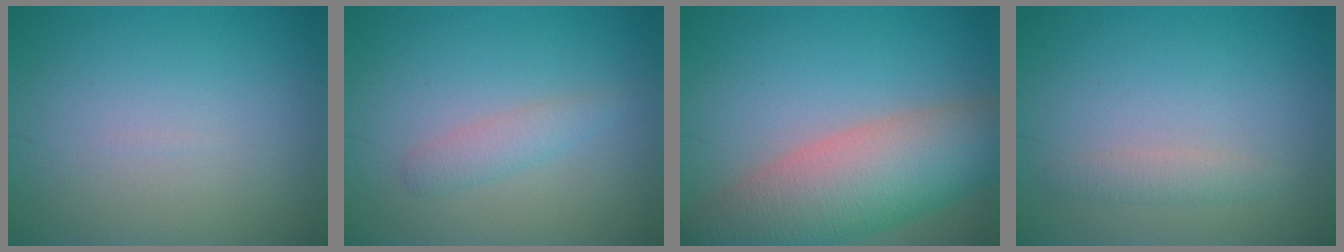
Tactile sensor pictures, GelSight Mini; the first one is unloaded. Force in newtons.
{"total": 1.1, "press": 1.1, "slide": 0.1}
{"total": 9.7, "press": 9.7, "slide": 0.5}
{"total": 1.4, "press": 1.4, "slide": 0.0}